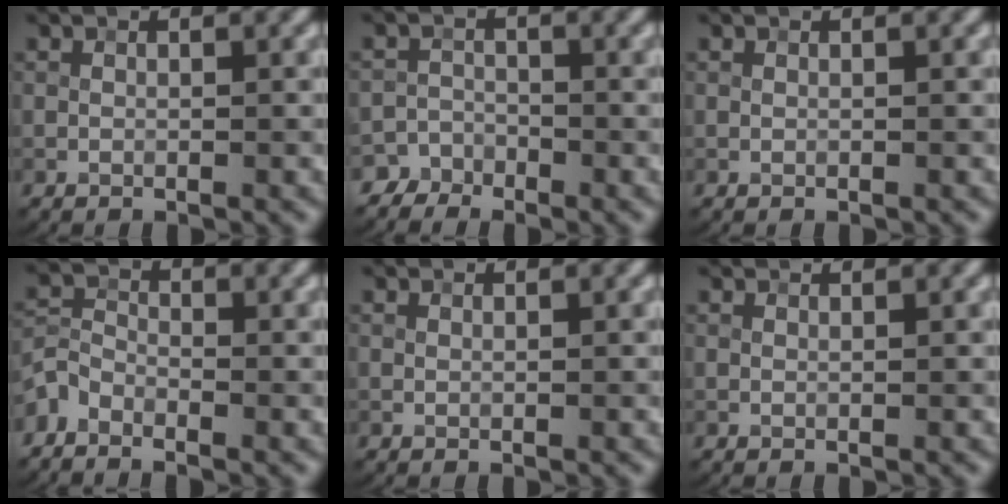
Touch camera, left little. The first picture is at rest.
{"total": 3.2, "force": [-2.8, 1.6, -0.3], "torque": [0.019, 0.004, -0.047]}
{"total": 0.0}
{"total": 2.2, "force": [-1.7, 1.0, 0.8], "torque": [-0.019, 0.004, -0.046]}
{"total": 0.9, "force": [0.9, 0.1, 0.2], "torque": [-0.011, -0.003, 0.008]}
{"total": 1.8, "force": [1.7, 0.3, 0.6], "torque": [-0.016, -0.005, 0.016]}